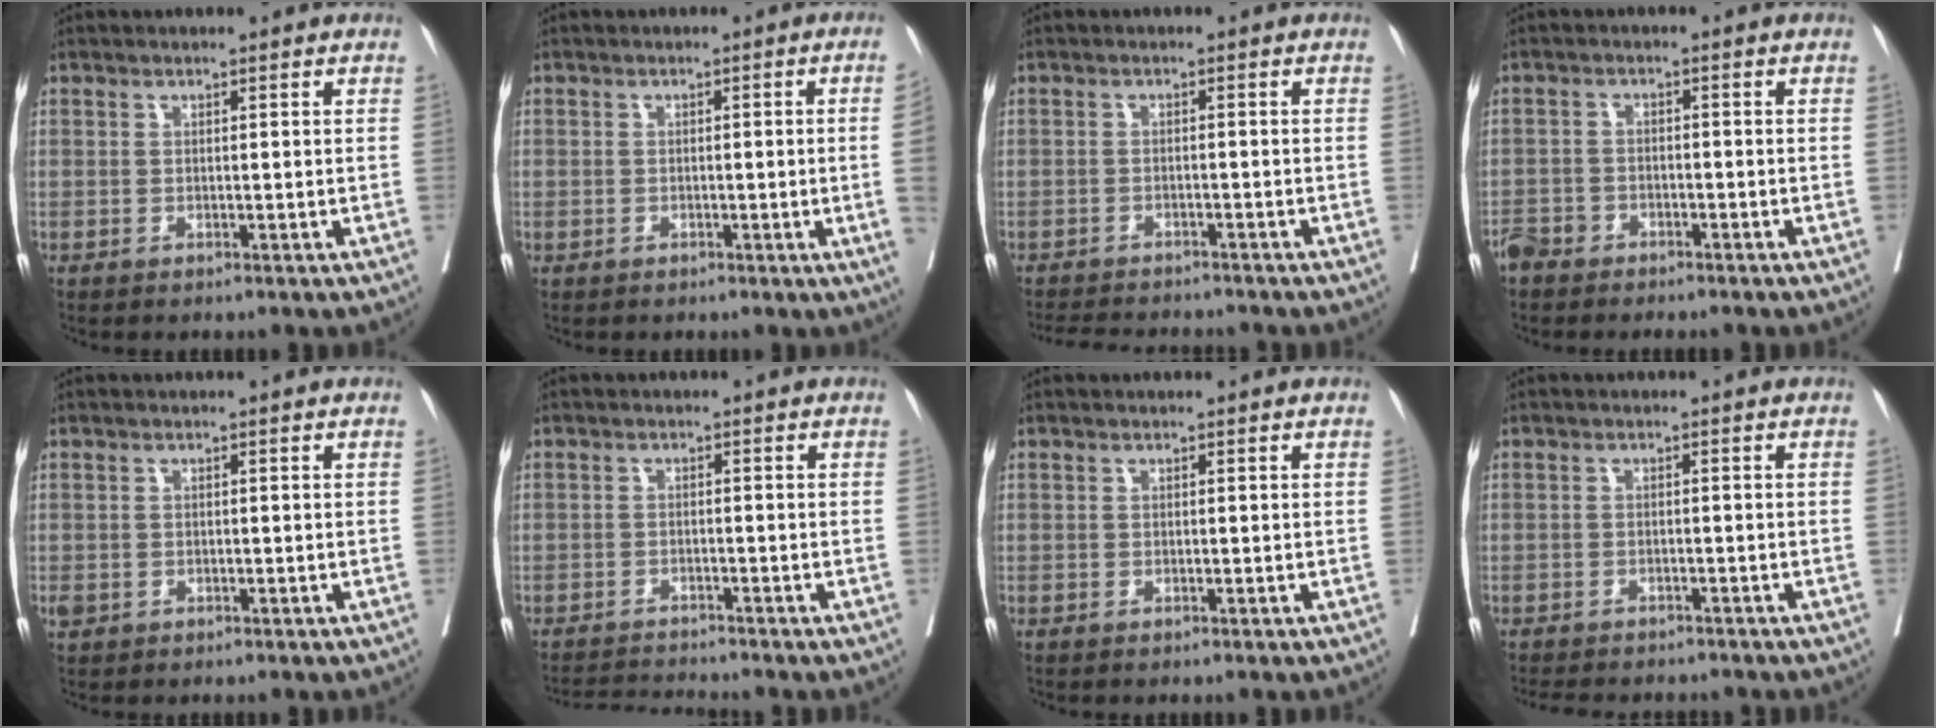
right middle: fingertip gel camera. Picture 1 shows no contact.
{"total": 3.5, "force": [-0.3, -0.4, 3.5], "torque": [-0.046, 0.003, 0.002]}
{"total": 9.1, "force": [-8.4, 1.8, 2.8], "torque": [-0.046, -0.007, -0.114]}
{"total": 3.2, "force": [-2.9, 1.1, 0.6], "torque": [-0.017, 0.000, -0.057]}
{"total": 1.0, "force": [-0.5, 0.7, 0.5], "torque": [-0.012, 0.001, -0.005]}
{"total": 4.6, "force": [-4.5, -0.8, 0.4], "torque": [-0.004, -0.018, -0.075]}
{"total": 0.0}
{"total": 9.8, "force": [-8.7, 2.8, 3.4], "torque": [-0.062, -0.009, -0.111]}